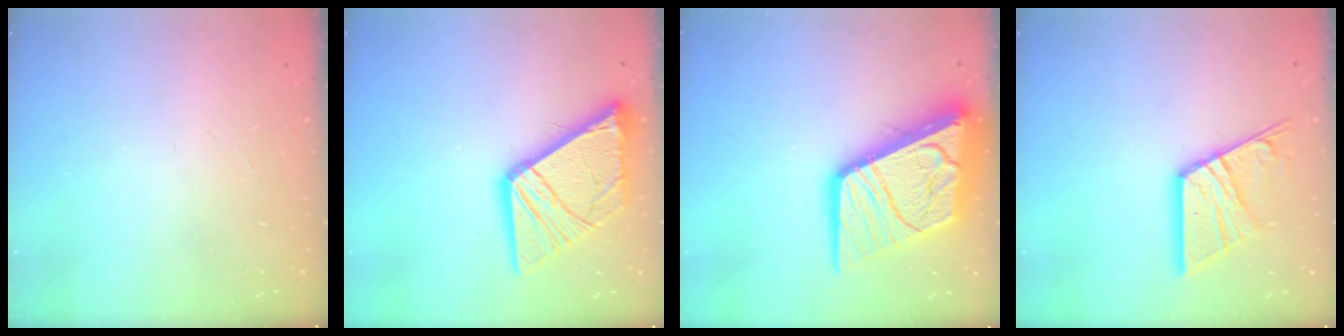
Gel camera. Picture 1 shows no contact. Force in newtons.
{"total": 16.7, "press": 16.6, "slide": 1.8}
{"total": 25.4, "press": 25.2, "slide": 3.1}
{"total": 13.8, "press": 13.8, "slide": 1.0}